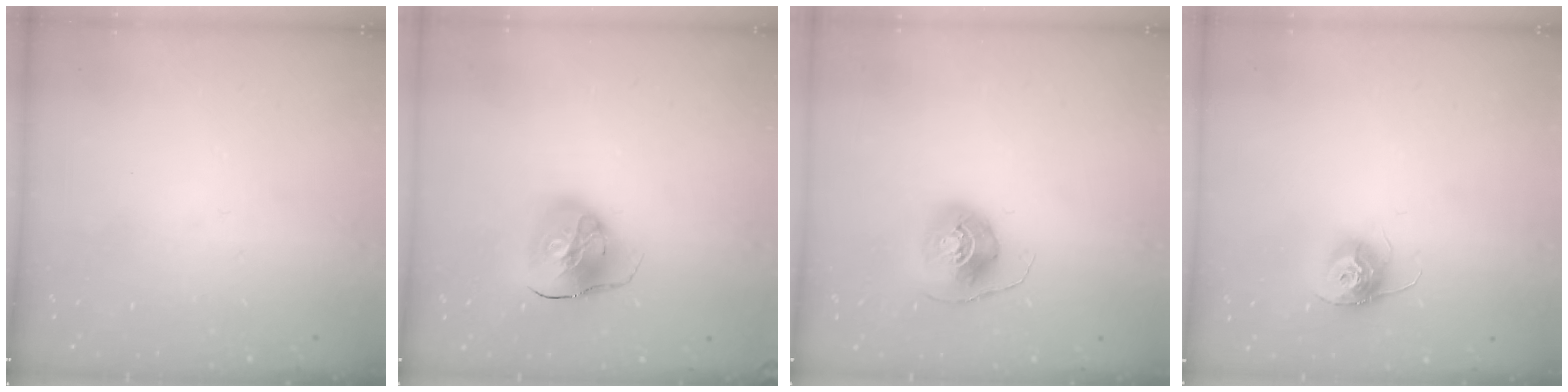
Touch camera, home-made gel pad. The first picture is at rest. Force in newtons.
{"total": 11.2, "press": 11.1, "slide": 1.5}
{"total": 8.4, "press": 8.3, "slide": 0.7}
{"total": 11.2, "press": 11.2, "slide": 0.7}